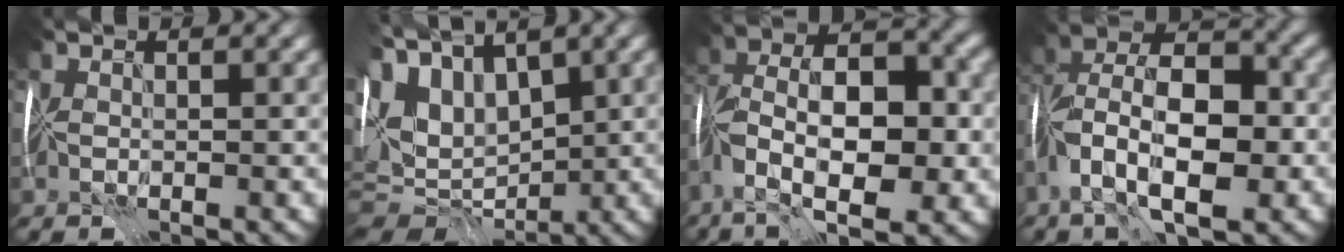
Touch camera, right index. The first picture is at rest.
{"total": 13.7, "force": [4.2, 7.7, 10.5], "torque": [-0.215, 0.036, 0.096]}
{"total": 9.9, "force": [-2.8, 5.1, 8.0], "torque": [-0.137, 0.019, -0.059]}
{"total": 10.8, "force": [-3.5, 5.5, 8.6], "torque": [-0.153, 0.012, -0.071]}